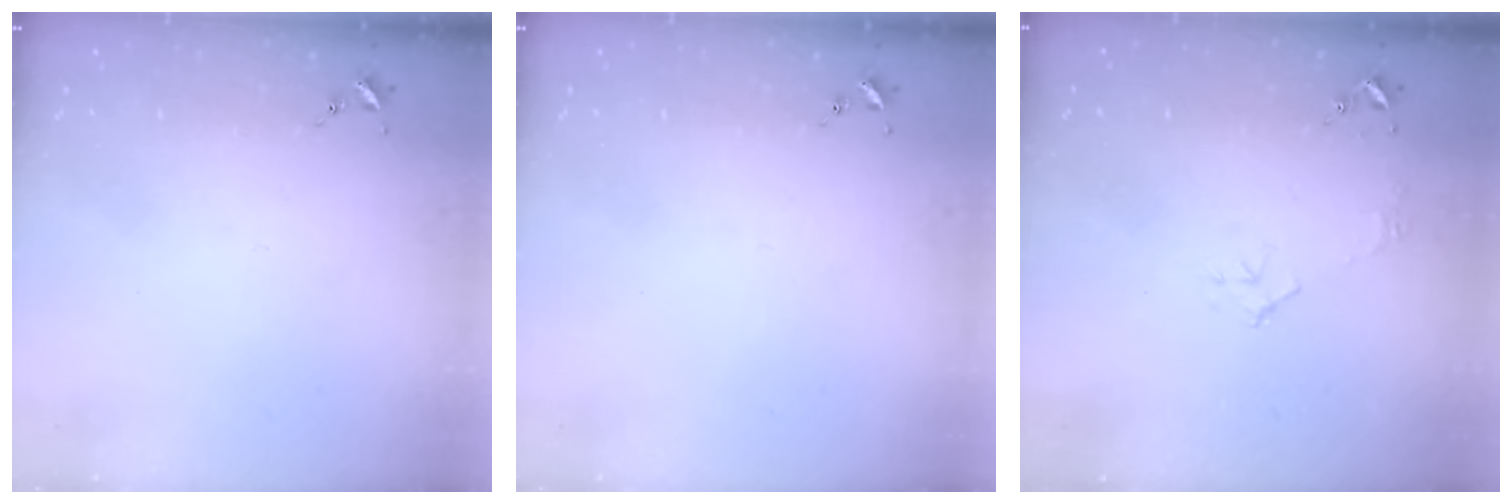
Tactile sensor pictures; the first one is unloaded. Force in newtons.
{"total": 0.0}
{"total": 5.3, "press": 5.3, "slide": 0.7}